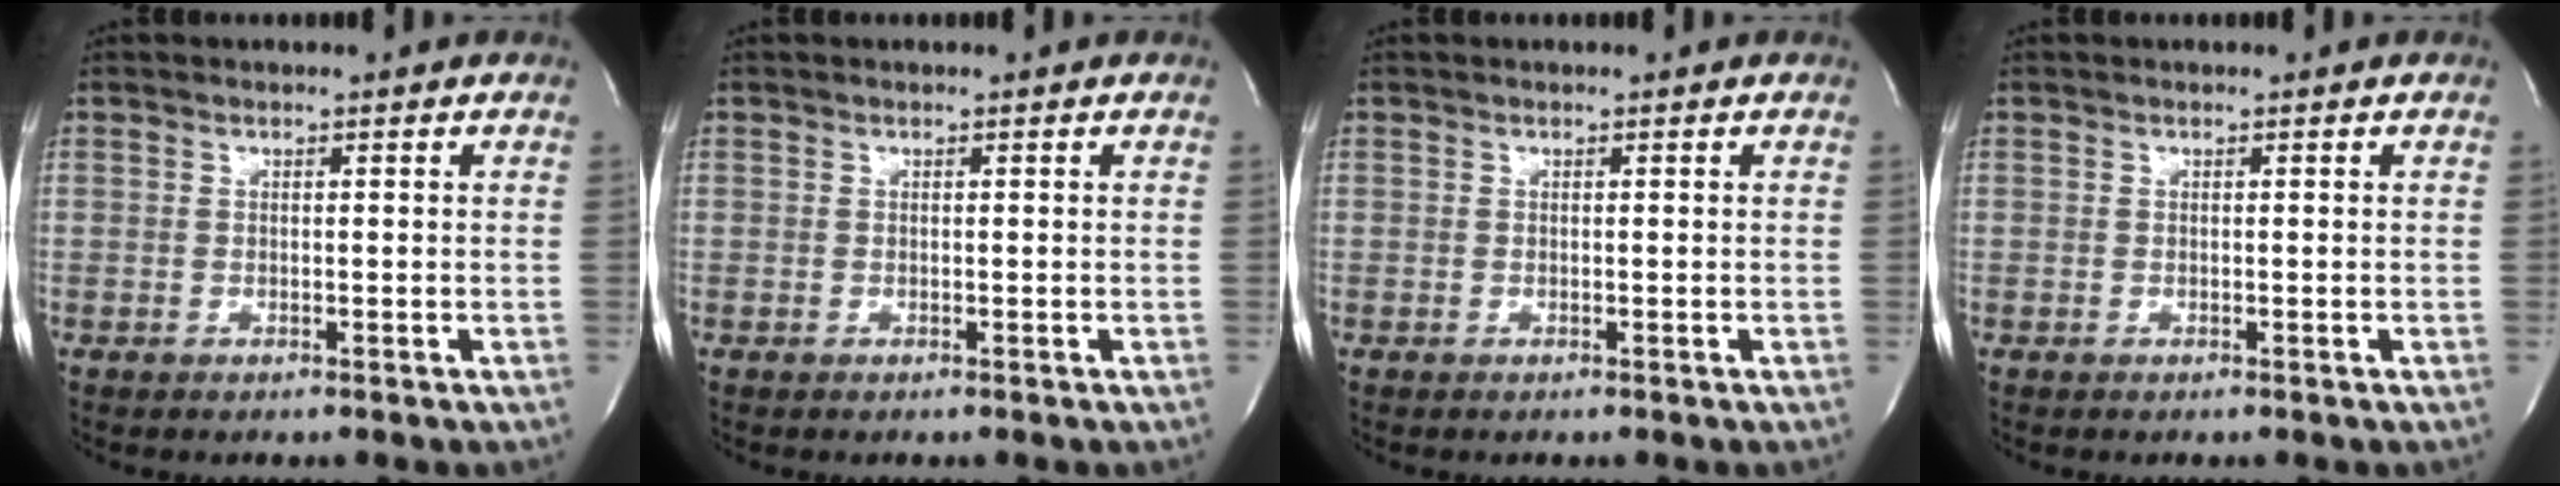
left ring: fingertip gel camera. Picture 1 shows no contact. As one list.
[{"total": 0.0}, {"total": 0.0}, {"total": 0.0}]